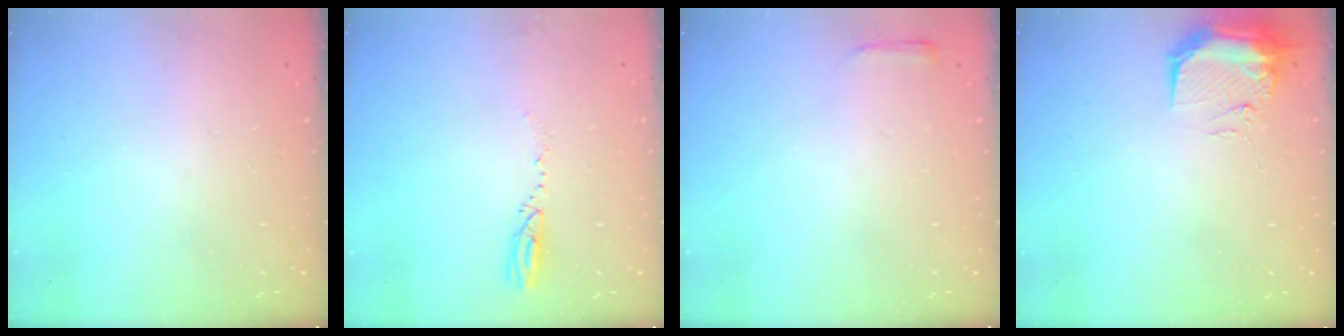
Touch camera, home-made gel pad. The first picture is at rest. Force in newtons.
{"total": 3.4, "press": 3.2, "slide": 1.3}
{"total": 2.4, "press": 2.3, "slide": 0.6}
{"total": 13.0, "press": 10.7, "slide": 7.4}